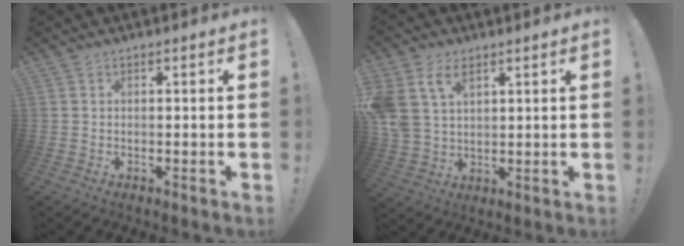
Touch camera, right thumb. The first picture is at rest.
{"total": 10.1, "force": [5.2, 6.6, 5.7], "torque": [-0.131, -0.013, 0.103]}